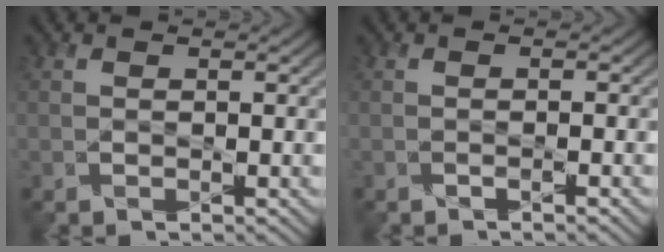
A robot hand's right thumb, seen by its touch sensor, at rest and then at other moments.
{"total": 0.8, "force": [-0.5, -0.1, 0.6], "torque": [-0.010, 0.001, -0.011]}